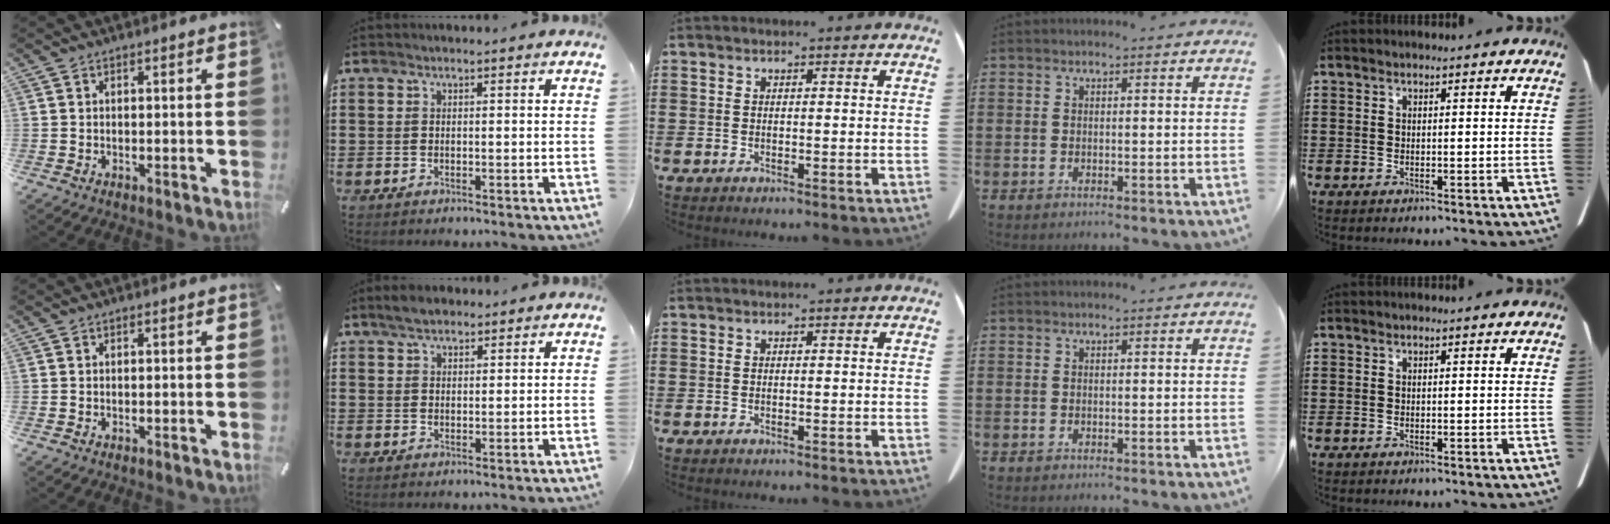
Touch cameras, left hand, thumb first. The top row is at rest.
{"index": {"total": 2.7, "force": [2.3, 1.2, 0.9], "torque": [-0.016, 0.004, 0.041]}}